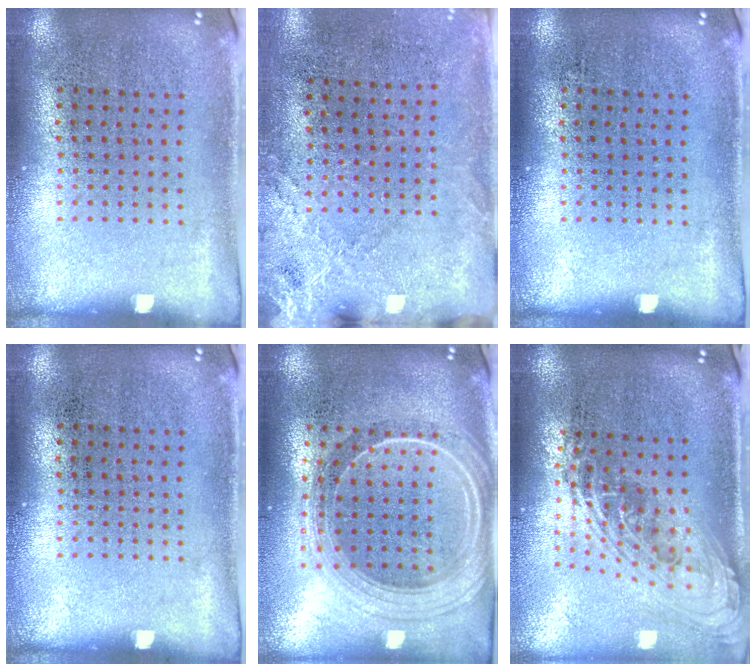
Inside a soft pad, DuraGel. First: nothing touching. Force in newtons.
{"total": 2.5, "press": 2.2, "slide": 1.2}
{"total": 0.0}
{"total": 0.0}
{"total": 2.3, "press": 2.0, "slide": 1.2}
{"total": 2.2, "press": 1.6, "slide": 1.5}